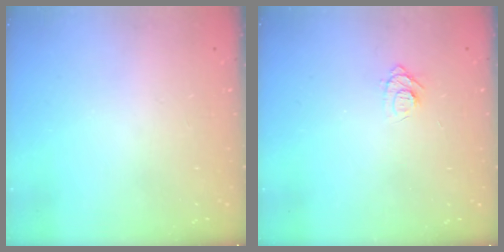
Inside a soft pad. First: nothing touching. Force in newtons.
{"total": 6.8, "press": 6.8, "slide": 0.7}